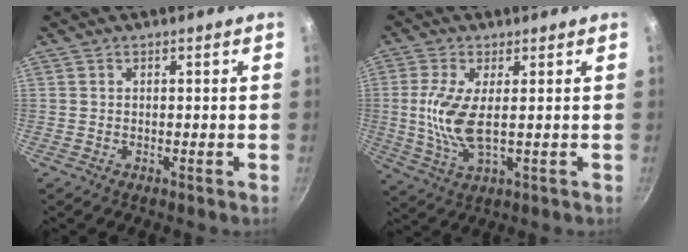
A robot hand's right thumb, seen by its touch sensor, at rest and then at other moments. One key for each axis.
{"total": 9.0, "fx": 0.3, "fy": 3.4, "fz": 8.3, "tx": -0.196, "ty": -0.011, "tz": 0.011}